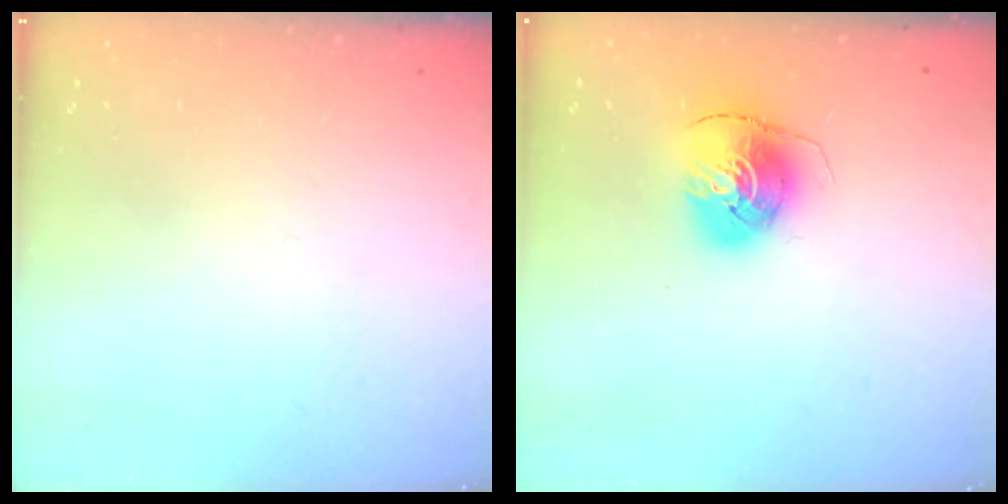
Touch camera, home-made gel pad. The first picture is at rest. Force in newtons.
{"total": 7.9, "press": 7.9, "slide": 0.7}